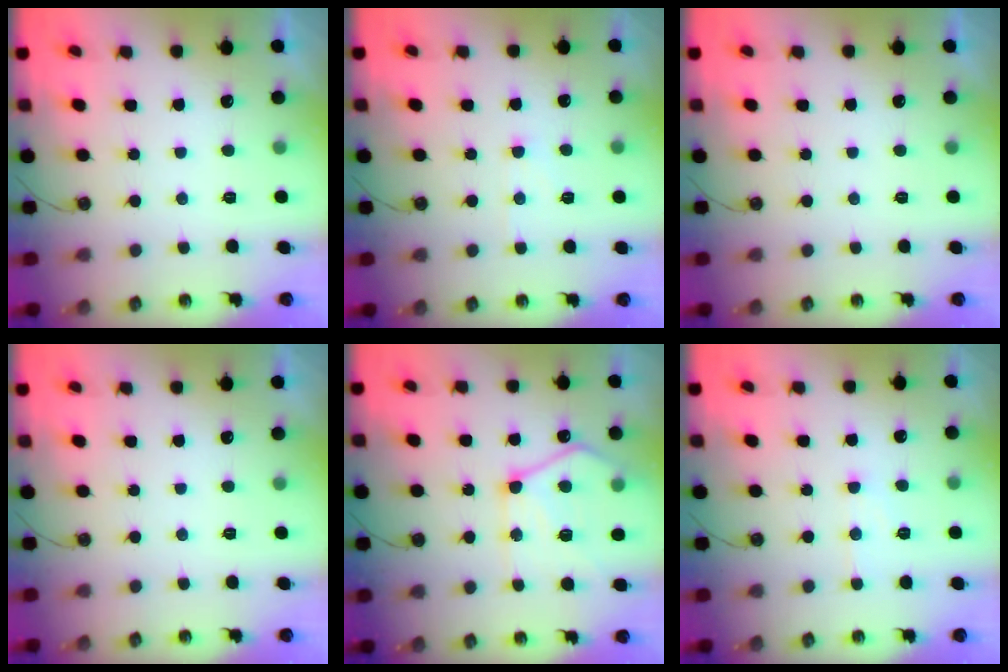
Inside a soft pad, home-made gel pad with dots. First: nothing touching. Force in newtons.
{"total": 5.4, "press": 5.3, "slide": 0.7}
{"total": 0.0}
{"total": 0.0}
{"total": 15.6, "press": 15.5, "slide": 1.7}
{"total": 6.9, "press": 6.9, "slide": 0.4}